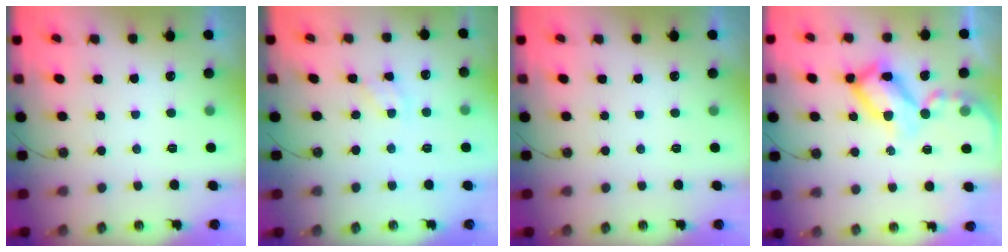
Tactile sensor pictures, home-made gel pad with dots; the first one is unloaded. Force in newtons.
{"total": 3.3, "press": 3.3, "slide": 0.1}
{"total": 0.0}
{"total": 17.7, "press": 17.7, "slide": 1.7}